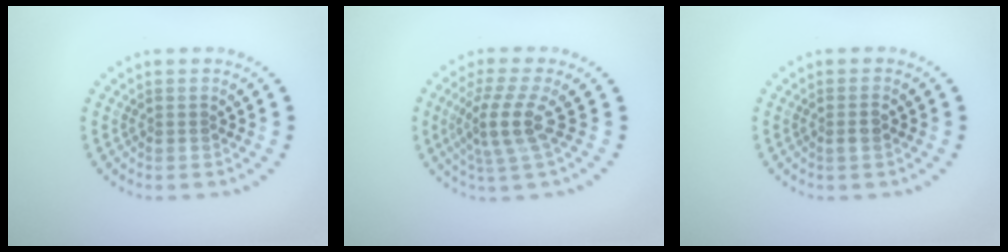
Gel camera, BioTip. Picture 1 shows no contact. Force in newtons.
{"total": 3.8, "press": 2.6, "slide": 2.7}
{"total": 1.0, "press": 0.8, "slide": 0.5}